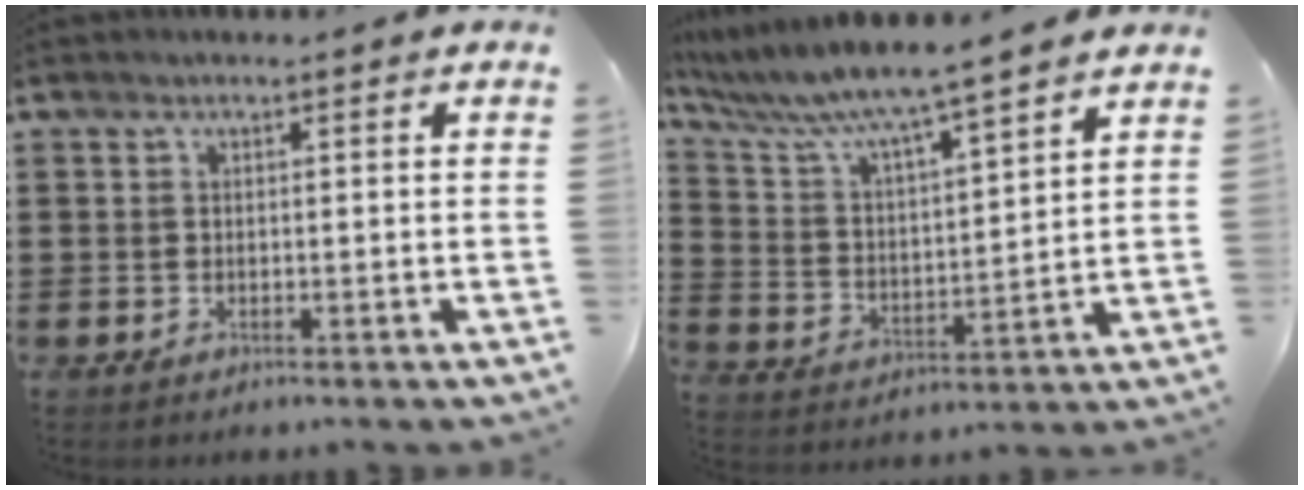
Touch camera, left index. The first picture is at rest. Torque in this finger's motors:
{"motor_torque": [2.14, 0.00, 0.46, 0.06]}